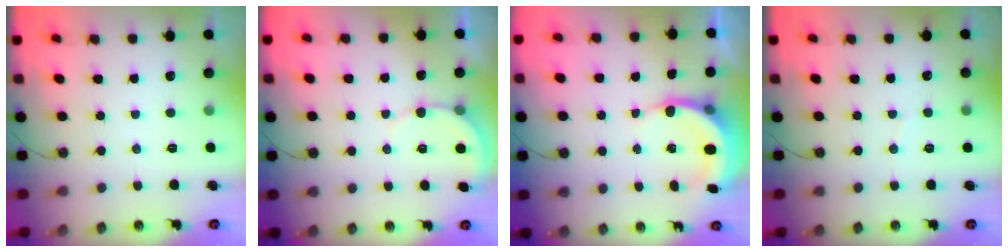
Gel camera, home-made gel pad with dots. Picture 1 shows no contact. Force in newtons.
{"total": 4.4, "press": 4.3, "slide": 1.0}
{"total": 5.9, "press": 5.8, "slide": 1.2}
{"total": 2.9, "press": 2.9, "slide": 0.3}